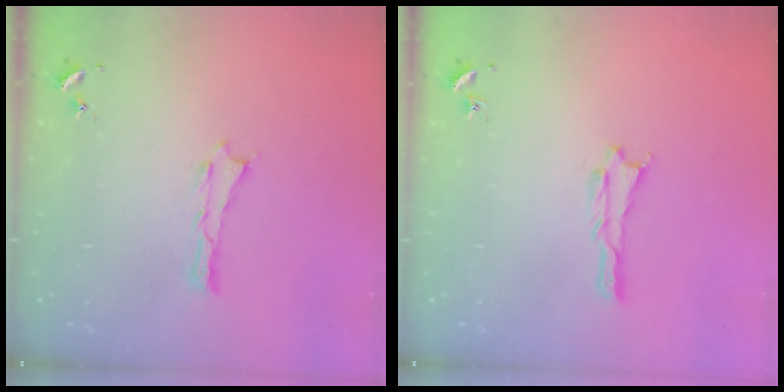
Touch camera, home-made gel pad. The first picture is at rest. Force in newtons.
{"total": 0.6, "press": 0.6, "slide": 0.1}